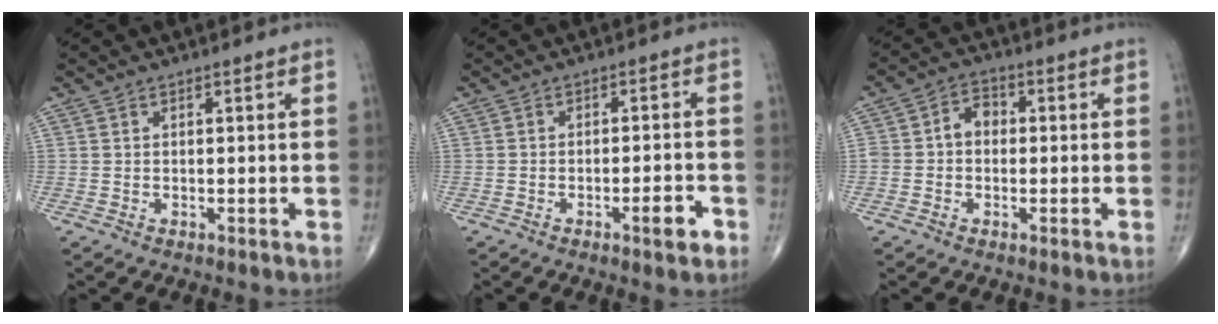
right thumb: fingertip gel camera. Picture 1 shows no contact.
{"total": 4.3, "force": [-2.2, 1.0, 3.5], "torque": [-0.048, 0.010, -0.032]}
{"total": 4.7, "force": [-0.2, 3.7, 2.9], "torque": [-0.032, 0.021, -0.013]}